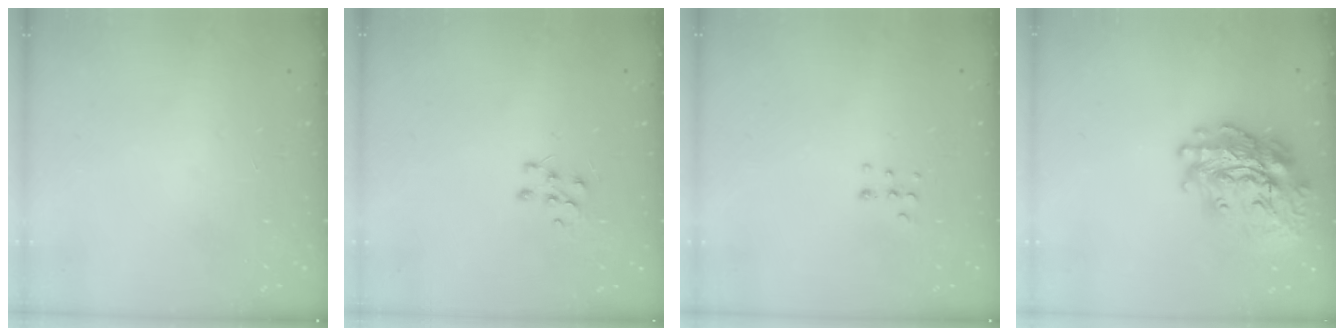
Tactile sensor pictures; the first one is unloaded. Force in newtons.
{"total": 6.3, "press": 6.3, "slide": 0.5}
{"total": 3.9, "press": 3.8, "slide": 1.0}
{"total": 23.0, "press": 22.8, "slide": 2.4}